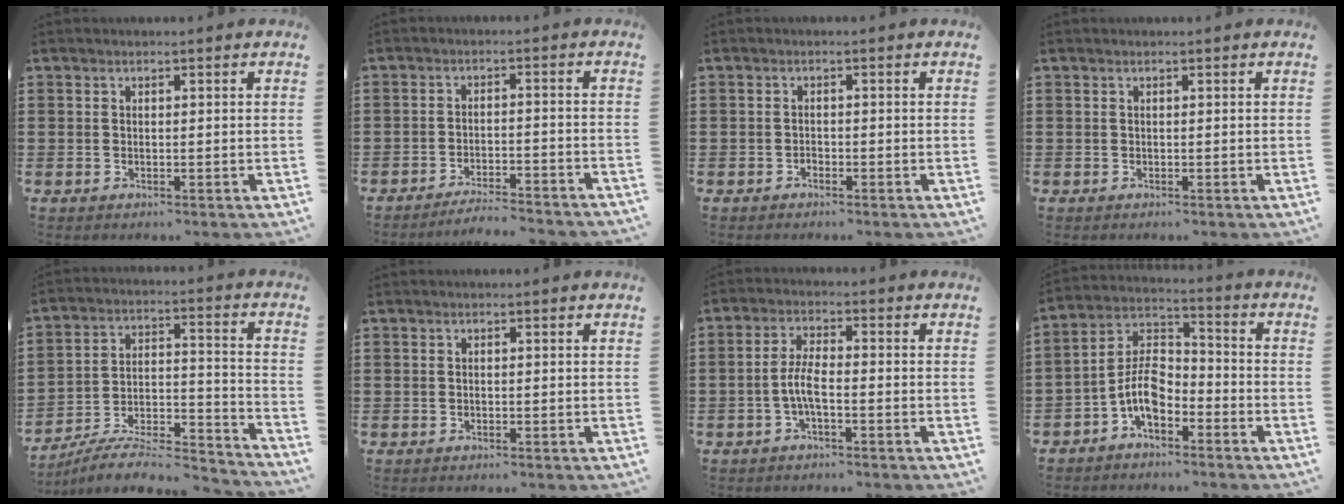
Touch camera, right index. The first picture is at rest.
{"total": 3.7, "force": [-3.6, -0.2, 0.8], "torque": [-0.018, -0.002, -0.073]}
{"total": 0.8, "force": [-0.7, 0.4, 0.2], "torque": [-0.006, 0.000, -0.014]}
{"total": 0.0}
{"total": 7.4, "force": [-6.6, 1.8, 2.8], "torque": [-0.048, 0.004, -0.130]}
{"total": 0.0}
{"total": 4.3, "force": [-1.4, 1.1, 3.9], "torque": [-0.091, -0.003, -0.032]}
{"total": 7.5, "force": [-3.8, 3.8, 5.2], "torque": [-0.126, 0.001, -0.081]}